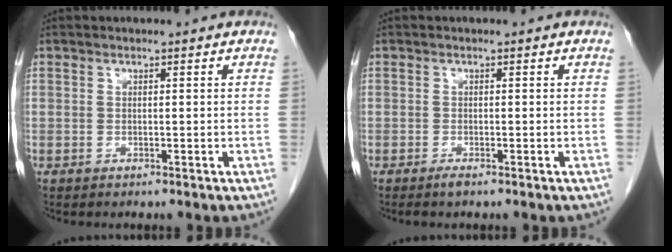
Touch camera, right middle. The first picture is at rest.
{"total": 0.9, "force": [-0.7, -0.1, 0.6], "torque": [-0.015, -0.002, -0.013]}